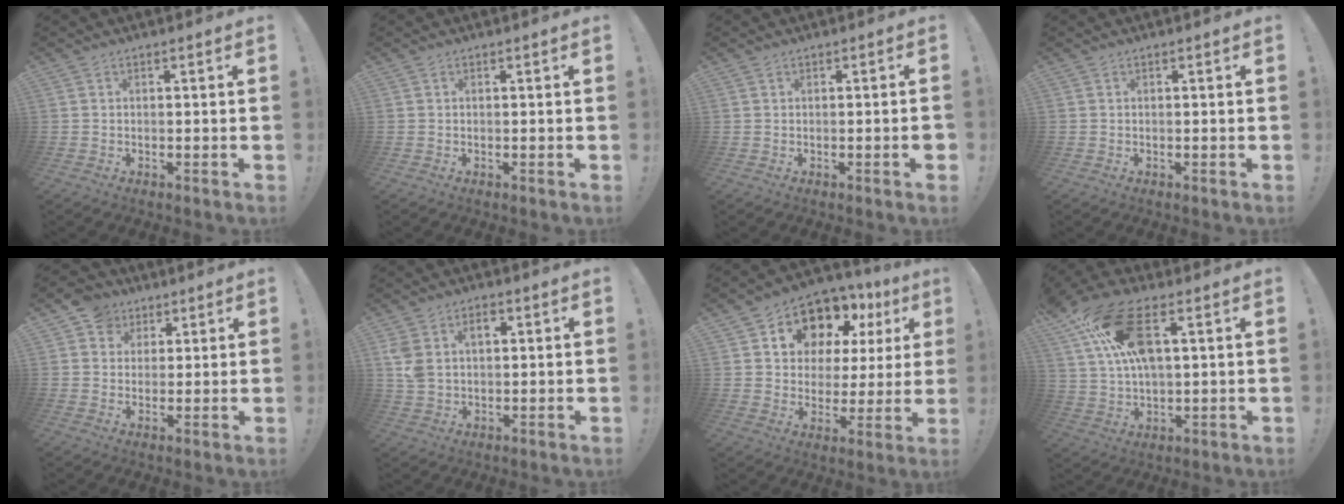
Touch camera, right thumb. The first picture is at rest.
{"total": 0.0}
{"total": 1.9, "force": [-0.7, -0.1, 1.8], "torque": [-0.022, -0.004, -0.012]}
{"total": 0.0}
{"total": 7.2, "force": [3.1, 6.3, 1.8], "torque": [-0.022, -0.012, 0.062]}
{"total": 8.0, "force": [2.9, 5.6, 4.9], "torque": [-0.095, -0.003, 0.052]}
{"total": 11.7, "force": [7.6, 7.6, 4.5], "torque": [-0.062, -0.064, 0.142]}
{"total": 17.2, "force": [6.7, 8.1, 13.7], "torque": [-0.250, -0.019, 0.119]}